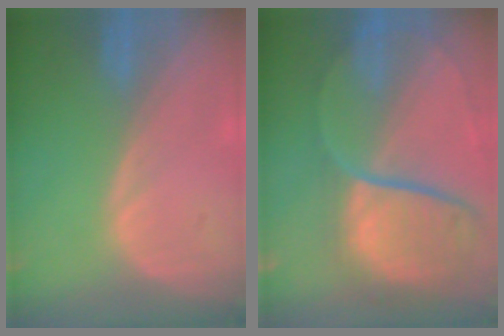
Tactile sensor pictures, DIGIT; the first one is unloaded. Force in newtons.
{"total": 11.7, "press": 9.7, "slide": 6.5}